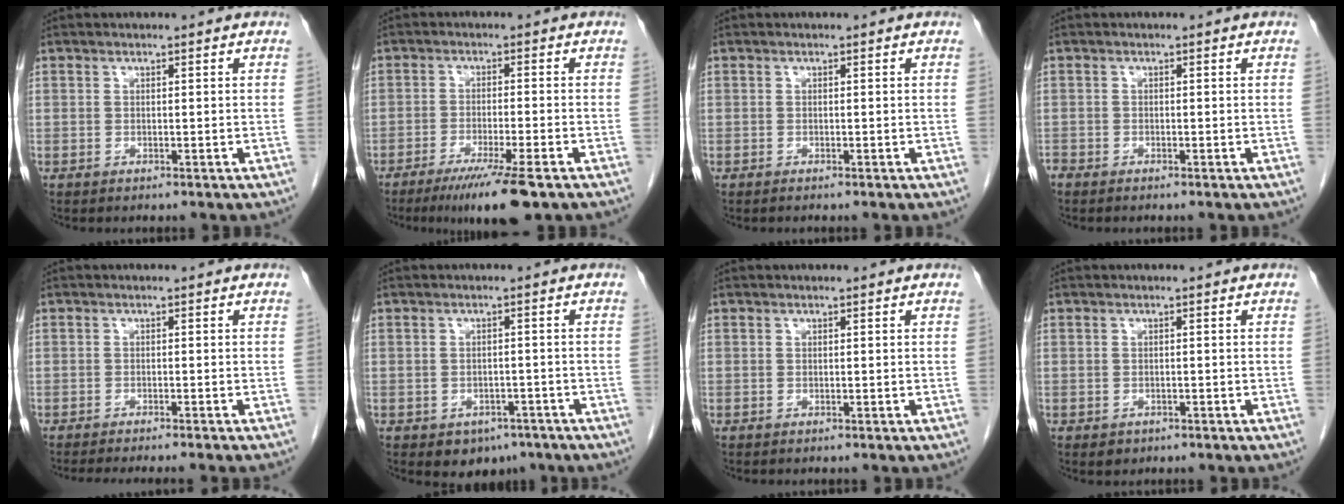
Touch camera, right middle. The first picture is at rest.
{"total": 8.9, "force": [-6.0, -0.1, 6.6], "torque": [-0.103, -0.022, -0.094]}
{"total": 0.5, "force": [-0.5, 0.1, 0.3], "torque": [-0.005, 0.000, -0.006]}
{"total": 0.8, "force": [-0.8, 0.2, 0.1], "torque": [-0.007, -0.001, -0.016]}
{"total": 7.9, "force": [-7.0, -0.5, 3.7], "torque": [-0.026, -0.017, -0.098]}
{"total": 4.8, "force": [-3.1, 3.2, 1.8], "torque": [-0.014, 0.004, -0.035]}
{"total": 0.0}
{"total": 1.5, "force": [-0.8, 1.1, 0.5], "torque": [-0.009, 0.002, -0.004]}